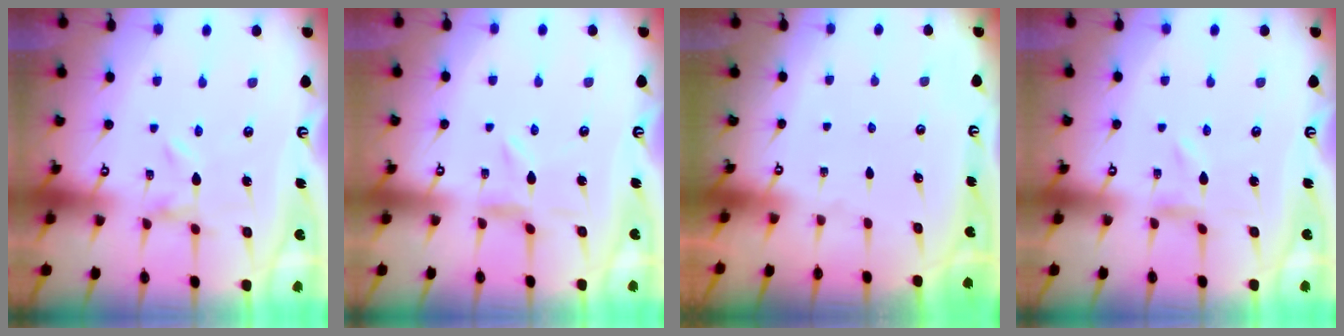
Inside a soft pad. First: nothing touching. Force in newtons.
{"total": 1.1, "press": 1.1, "slide": 0.2}
{"total": 0.0}
{"total": 0.0}